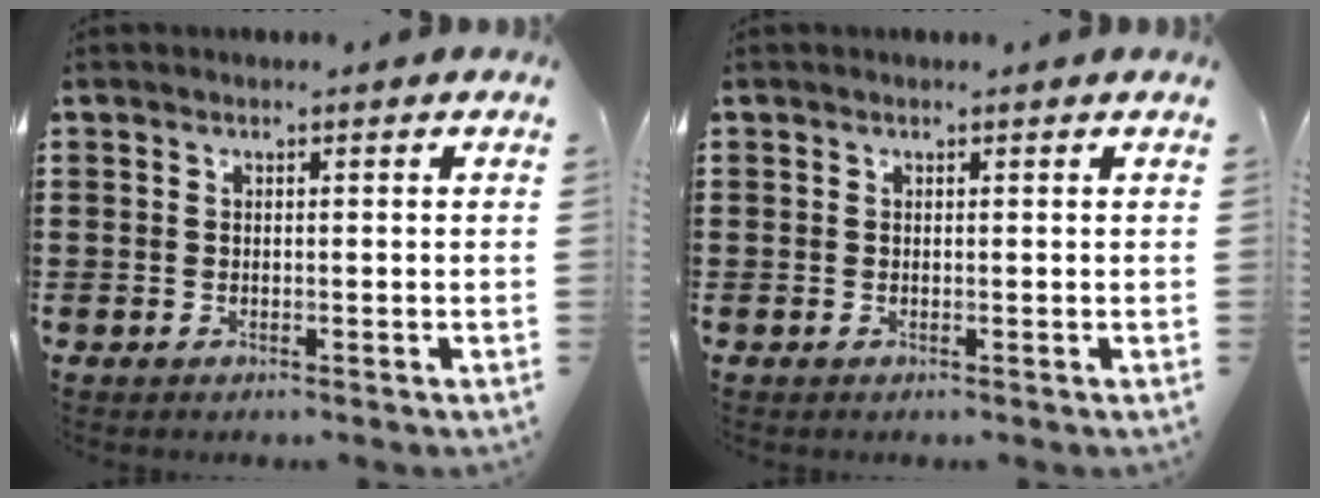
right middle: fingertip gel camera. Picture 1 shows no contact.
{"total": 0.0}